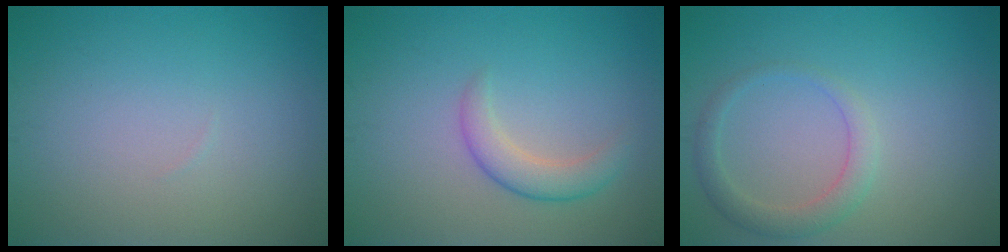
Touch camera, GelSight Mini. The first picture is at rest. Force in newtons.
{"total": 2.6, "press": 2.6, "slide": 0.1}
{"total": 2.4, "press": 2.4, "slide": 0.1}